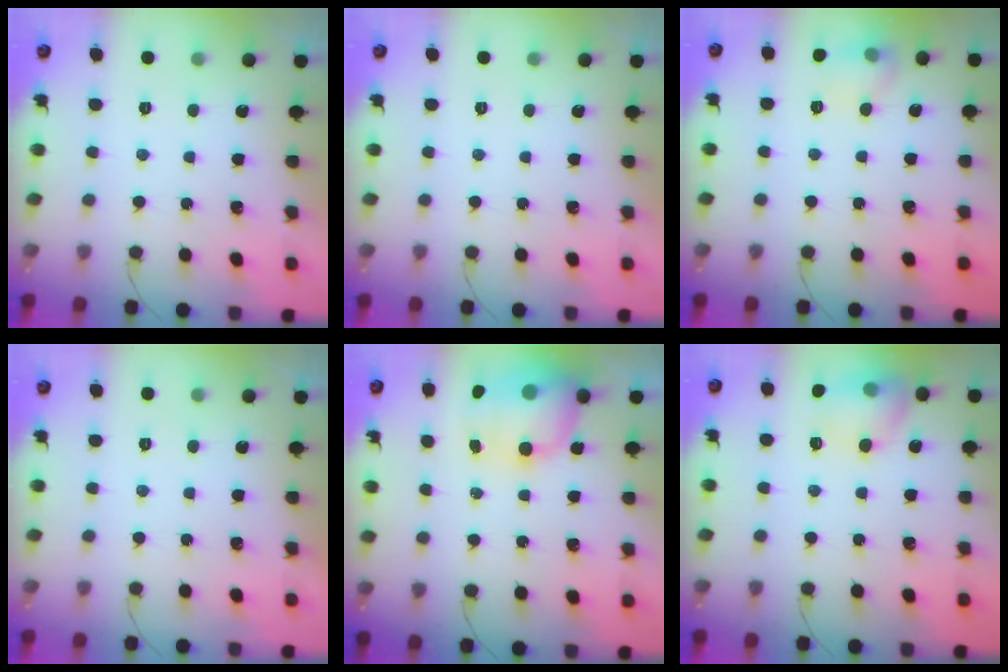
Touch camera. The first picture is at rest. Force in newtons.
{"total": 0.0}
{"total": 7.6, "press": 7.6, "slide": 1.0}
{"total": 0.0}
{"total": 12.6, "press": 12.2, "slide": 3.2}
{"total": 12.8, "press": 12.7, "slide": 1.7}